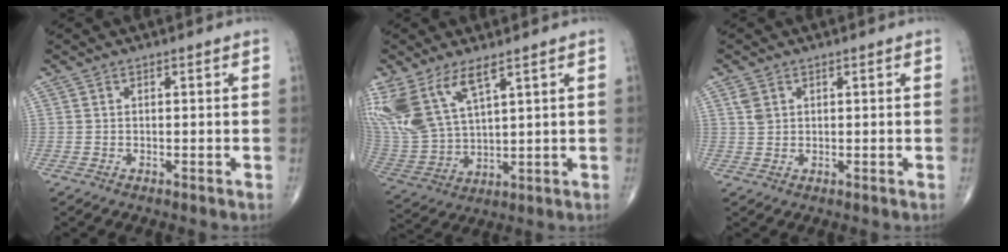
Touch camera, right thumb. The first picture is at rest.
{"total": 15.3, "force": [8.4, 6.5, 11.0], "torque": [-0.248, -0.030, 0.186]}
{"total": 2.2, "force": [0.9, 1.6, 1.2], "torque": [-0.022, 0.000, 0.022]}